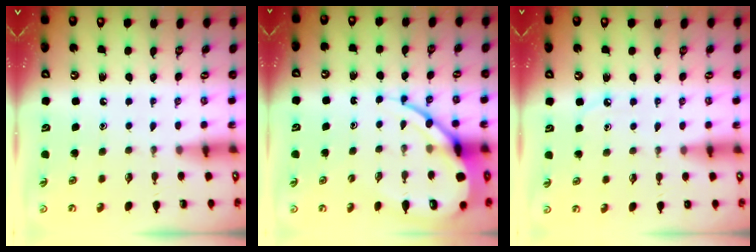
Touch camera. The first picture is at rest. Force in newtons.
{"total": 13.4, "press": 13.3, "slide": 1.4}
{"total": 3.7, "press": 3.6, "slide": 0.5}